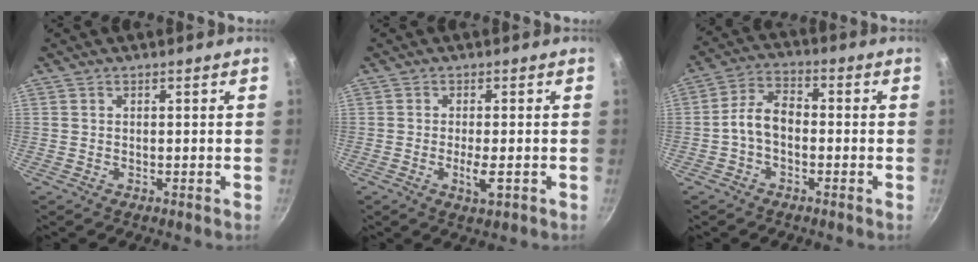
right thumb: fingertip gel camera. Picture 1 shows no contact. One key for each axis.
{"total": 3.4, "fx": -1.0, "fy": 0.9, "fz": 3.1, "tx": -0.060, "ty": -0.004, "tz": -0.016}
{"total": 7.1, "fx": -1.3, "fy": 4.5, "fz": 5.3, "tx": -0.092, "ty": 0.030, "tz": -0.035}